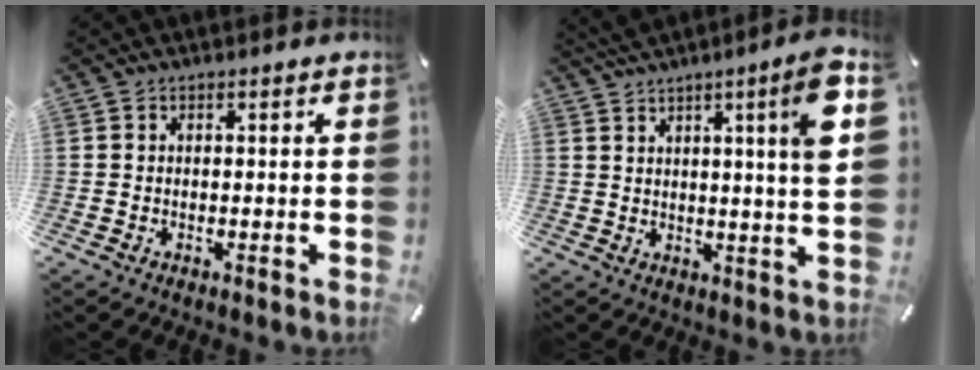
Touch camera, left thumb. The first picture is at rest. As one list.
[{"total": 11.0, "force": [4.8, -0.1, 9.9], "torque": [-0.149, -0.029, 0.072]}]